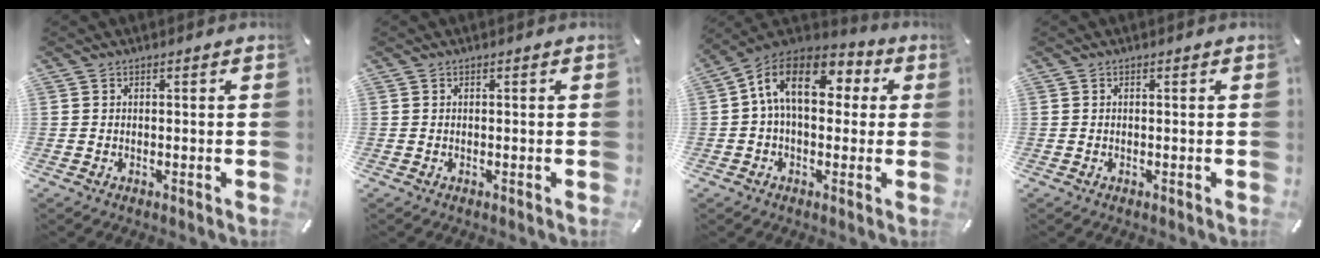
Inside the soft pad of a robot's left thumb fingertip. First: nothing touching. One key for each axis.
{"total": 0.0}
{"total": 14.8, "fx": 3.0, "fy": 9.0, "fz": 11.4, "tx": -0.210, "ty": 0.004, "tz": 0.050}
{"total": 0.0}